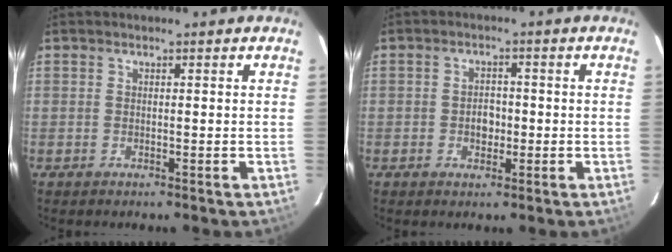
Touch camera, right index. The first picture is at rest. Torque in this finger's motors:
{"motor_torque": [0.48, 0.12, -0.02, 0.00]}